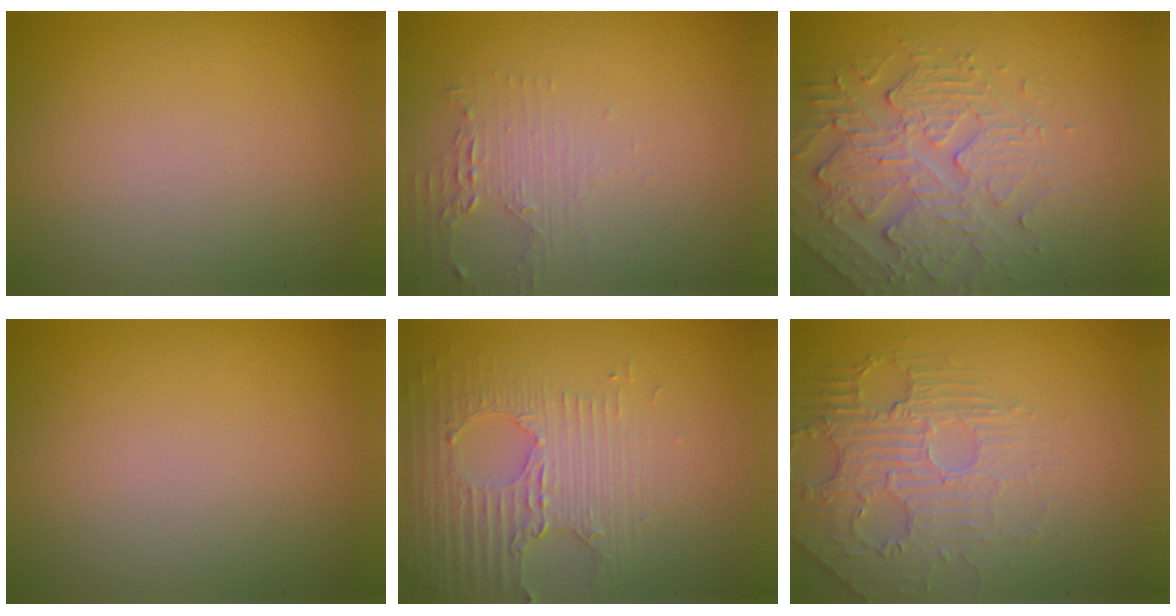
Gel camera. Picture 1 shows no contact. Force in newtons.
{"total": 1.7, "press": 1.7, "slide": 0.3}
{"total": 4.8, "press": 3.7, "slide": 3.1}
{"total": 0.0}
{"total": 3.5, "press": 3.3, "slide": 1.2}
{"total": 2.9, "press": 2.4, "slide": 1.6}